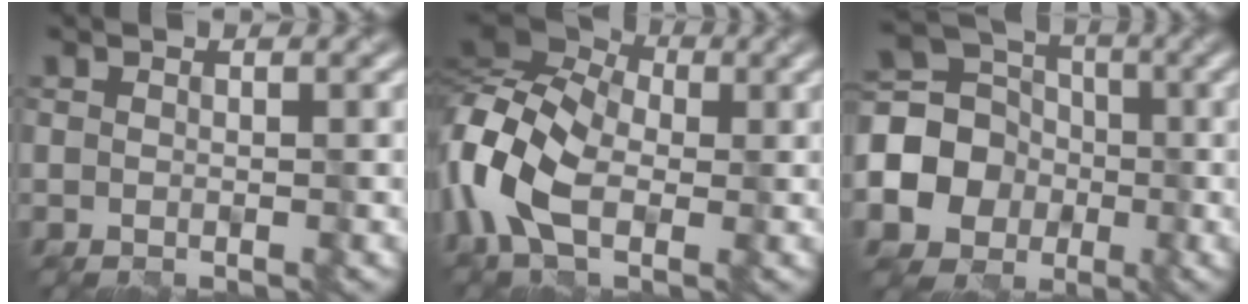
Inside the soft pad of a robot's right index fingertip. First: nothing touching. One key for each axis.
{"total": 12.6, "fx": -1.8, "fy": 7.8, "fz": 9.8, "tx": -0.230, "ty": 0.002, "tz": -0.046}
{"total": 11.8, "fx": -2.7, "fy": 10.7, "fz": 4.3, "tx": -0.120, "ty": 0.000, "tz": -0.074}